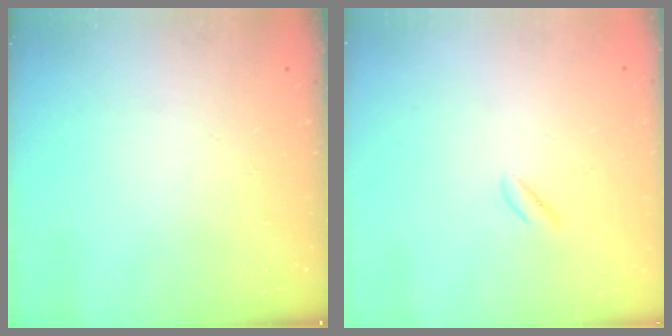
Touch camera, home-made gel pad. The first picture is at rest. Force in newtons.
{"total": 0.8, "press": 0.4, "slide": 0.7}